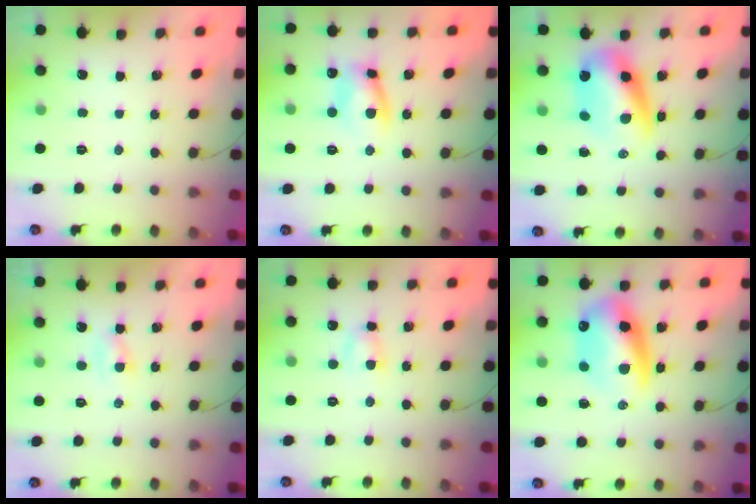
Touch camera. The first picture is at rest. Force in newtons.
{"total": 7.8, "press": 7.8, "slide": 0.4}
{"total": 11.4, "press": 10.9, "slide": 3.3}
{"total": 1.6, "press": 1.4, "slide": 0.7}
{"total": 4.4, "press": 4.3, "slide": 1.1}
{"total": 16.0, "press": 15.5, "slide": 3.9}